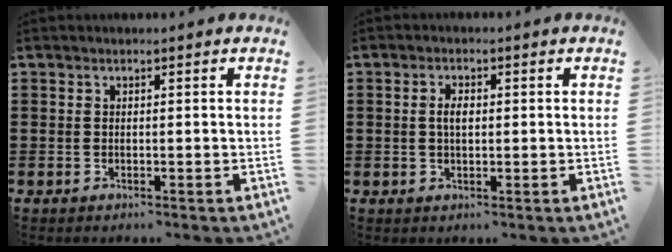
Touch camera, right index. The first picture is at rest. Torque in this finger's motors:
{"motor_torque": [0.10, -0.09, 0.10, 0.05]}